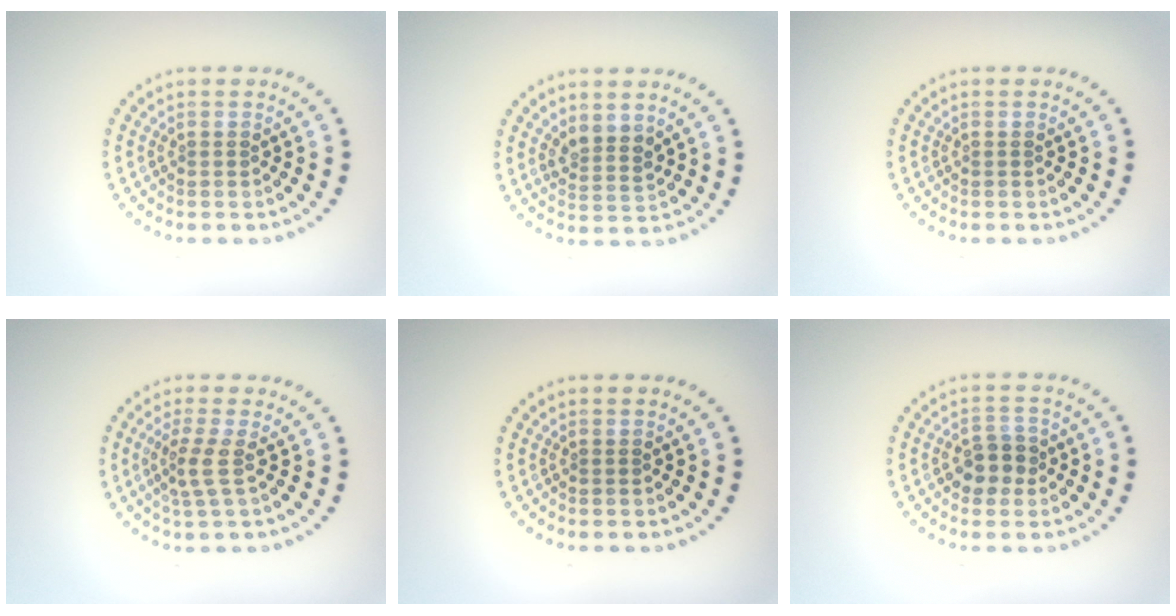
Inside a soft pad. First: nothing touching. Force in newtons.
{"total": 2.2, "press": 1.7, "slide": 1.4}
{"total": 0.0}
{"total": 2.3, "press": 1.6, "slide": 1.6}
{"total": 0.0}
{"total": 2.6, "press": 2.5, "slide": 0.8}